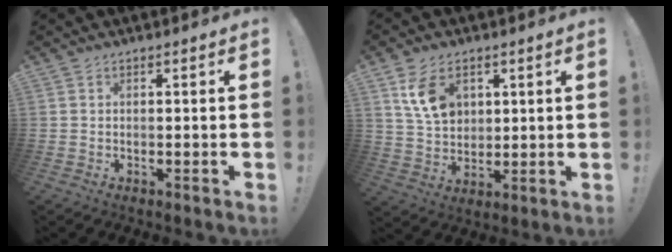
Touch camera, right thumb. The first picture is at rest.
{"total": 10.4, "force": [4.7, 7.1, 5.9], "torque": [-0.090, -0.011, 0.093]}